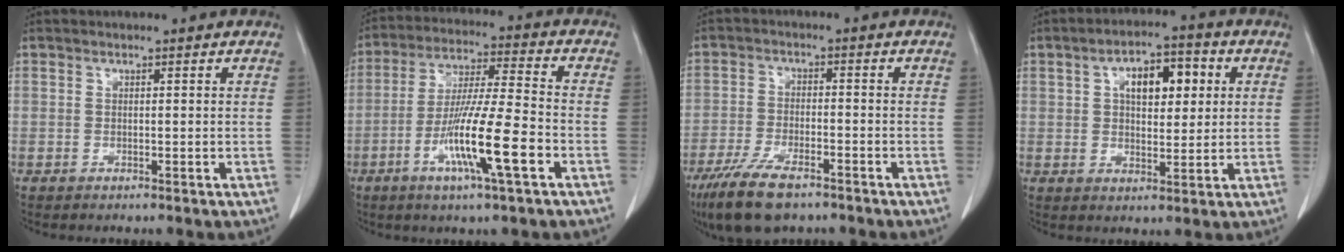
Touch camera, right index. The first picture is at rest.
{"total": 14.6, "force": [-5.6, 0.7, 13.4], "torque": [-0.250, -0.012, -0.100]}
{"total": 10.5, "force": [-7.3, 3.3, 6.8], "torque": [-0.131, -0.018, -0.126]}
{"total": 9.3, "force": [2.5, 4.3, 7.9], "torque": [-0.129, 0.022, 0.039]}